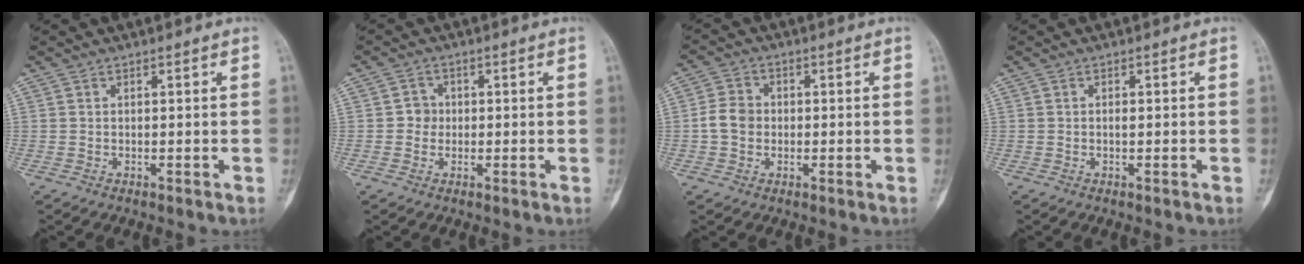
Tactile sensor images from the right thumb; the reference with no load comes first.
{"total": 2.7, "force": [-0.1, 2.6, 0.8], "torque": [0.005, 0.009, -0.007]}
{"total": 4.9, "force": [-0.5, 4.1, 2.6], "torque": [-0.041, 0.011, -0.015]}
{"total": 0.8, "force": [-0.1, 0.2, 0.7], "torque": [-0.011, 0.000, -0.002]}